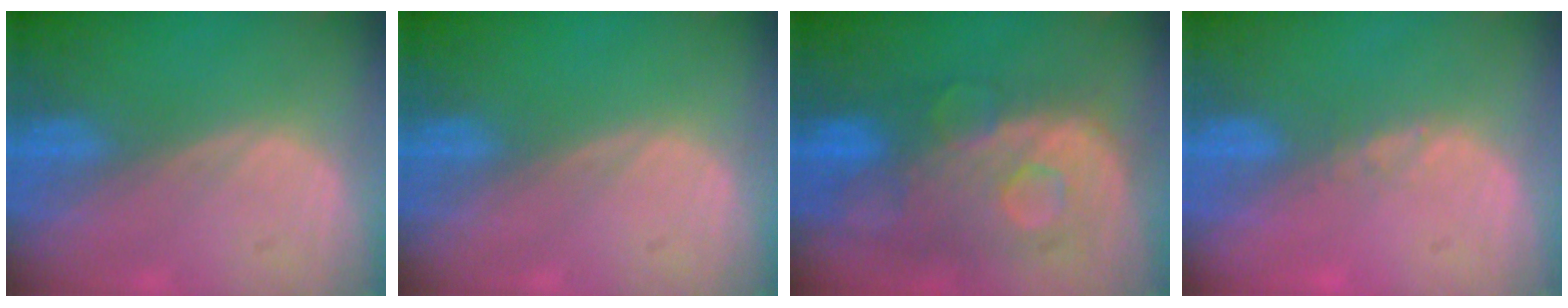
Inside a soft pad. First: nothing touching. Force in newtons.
{"total": 0.0}
{"total": 11.1, "press": 9.7, "slide": 5.4}
{"total": 0.9, "press": 0.8, "slide": 0.5}